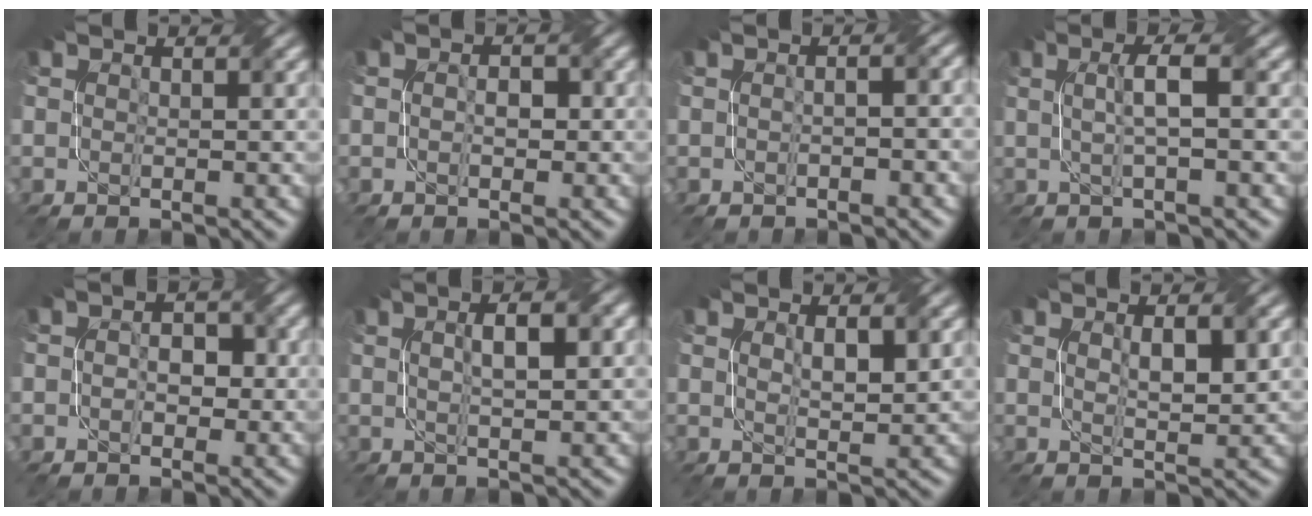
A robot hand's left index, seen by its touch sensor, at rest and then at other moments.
{"total": 1.4, "force": [-0.4, 0.8, 1.0], "torque": [-0.015, 0.005, -0.006]}
{"total": 2.2, "force": [-0.2, 0.9, 2.0], "torque": [-0.023, 0.005, -0.012]}
{"total": 2.9, "force": [0.1, 0.5, 2.9], "torque": [-0.053, 0.010, 0.001]}
{"total": 2.4, "force": [-0.2, 1.7, 1.7], "torque": [-0.004, 0.004, -0.010]}
{"total": 3.4, "force": [0.9, 0.9, 3.2], "torque": [-0.042, 0.006, 0.010]}
{"total": 2.0, "force": [0.7, 0.6, 1.8], "torque": [-0.035, -0.001, 0.018]}
{"total": 2.7, "force": [0.8, 0.7, 2.4], "torque": [-0.047, 0.002, 0.018]}